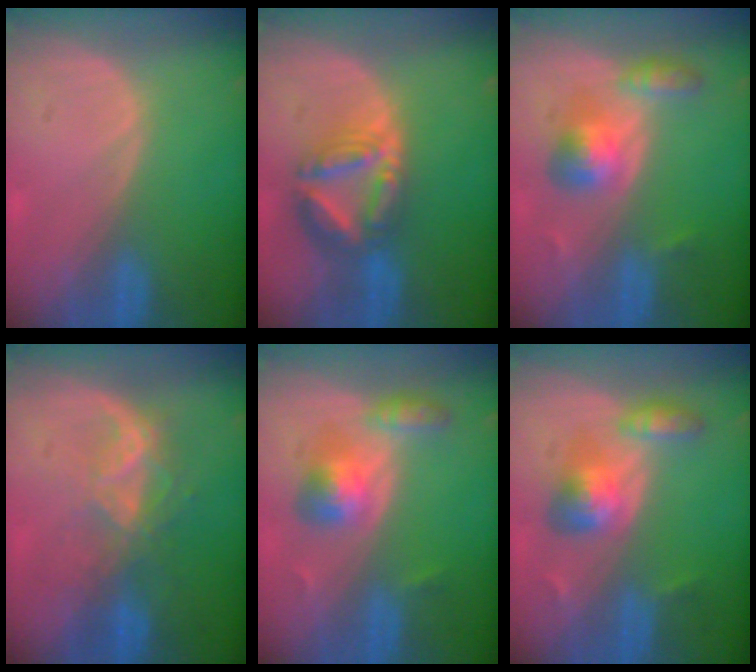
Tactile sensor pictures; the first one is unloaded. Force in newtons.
{"total": 8.2, "press": 7.1, "slide": 4.1}
{"total": 5.5, "press": 5.3, "slide": 1.5}
{"total": 6.6, "press": 5.7, "slide": 3.4}
{"total": 5.5, "press": 5.3, "slide": 1.6}
{"total": 5.7, "press": 5.6, "slide": 1.0}